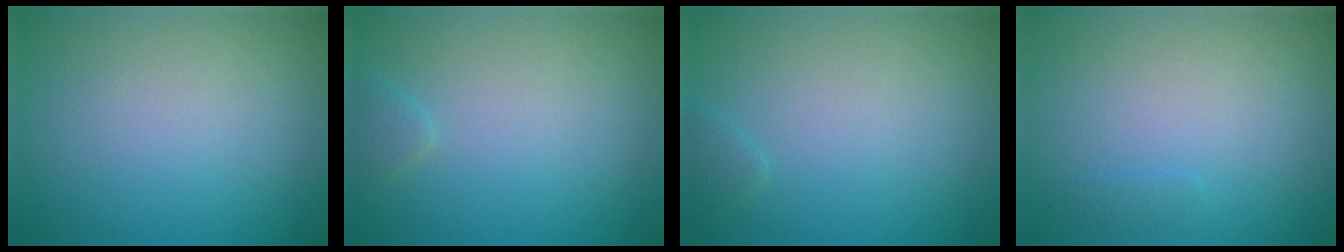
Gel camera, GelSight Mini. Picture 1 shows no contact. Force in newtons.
{"total": 1.1, "press": 1.1, "slide": 0.1}
{"total": 0.8, "press": 0.8, "slide": 0.1}
{"total": 0.6, "press": 0.6, "slide": 0.0}